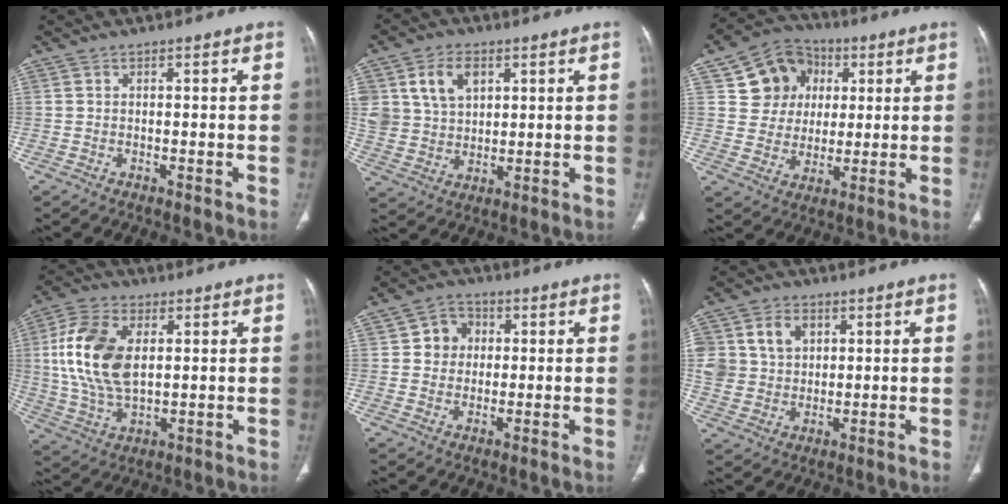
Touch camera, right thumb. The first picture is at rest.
{"total": 10.4, "force": [4.1, 7.4, 5.9], "torque": [-0.090, -0.011, 0.087]}
{"total": 12.5, "force": [3.7, 11.1, 4.2], "torque": [-0.033, 0.003, 0.065]}
{"total": 15.3, "force": [2.8, 8.8, 12.2], "torque": [-0.245, -0.003, 0.054]}
{"total": 6.0, "force": [1.1, 5.4, 2.4], "torque": [-0.007, 0.004, 0.012]}
{"total": 11.0, "force": [3.3, 8.9, 5.5], "torque": [-0.088, -0.003, 0.071]}